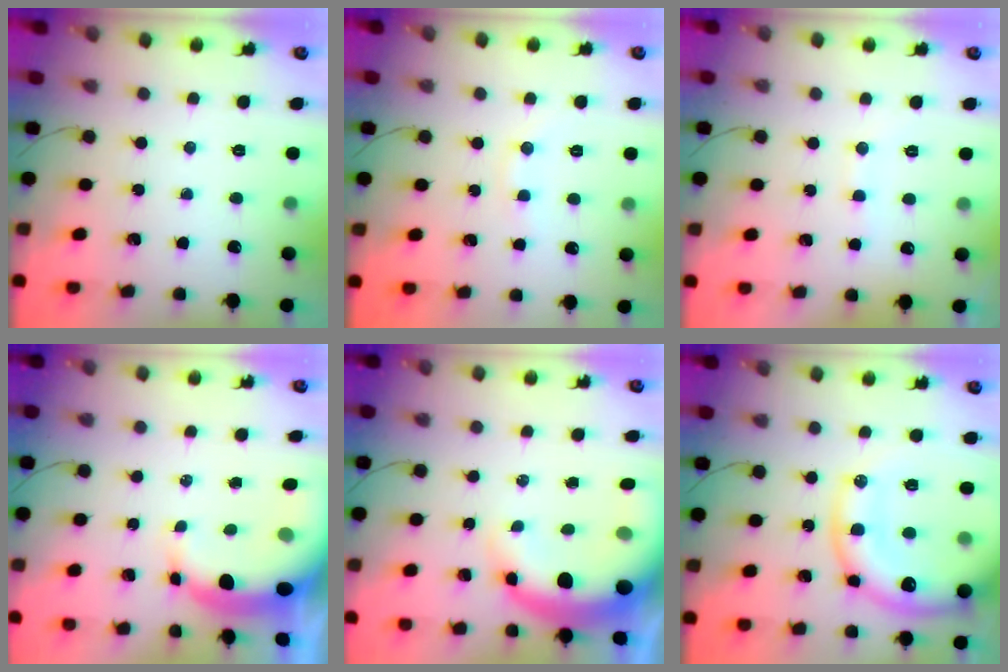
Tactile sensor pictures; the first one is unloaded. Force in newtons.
{"total": 4.5, "press": 4.3, "slide": 1.3}
{"total": 6.3, "press": 6.3, "slide": 1.1}
{"total": 8.8, "press": 8.5, "slide": 1.9}
{"total": 13.7, "press": 13.5, "slide": 2.6}
{"total": 22.7, "press": 22.1, "slide": 4.8}